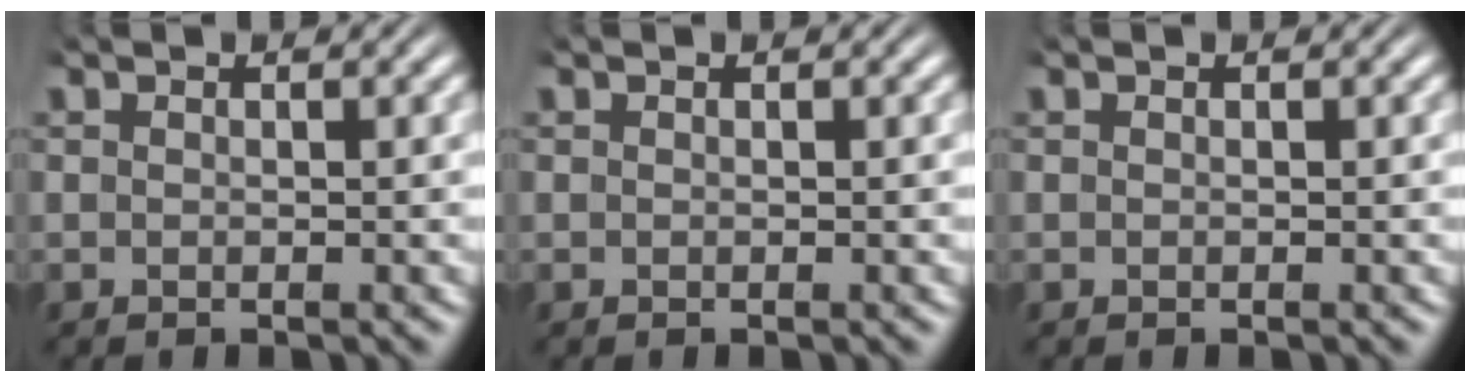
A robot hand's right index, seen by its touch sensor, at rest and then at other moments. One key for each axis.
{"total": 0.0}
{"total": 0.0}